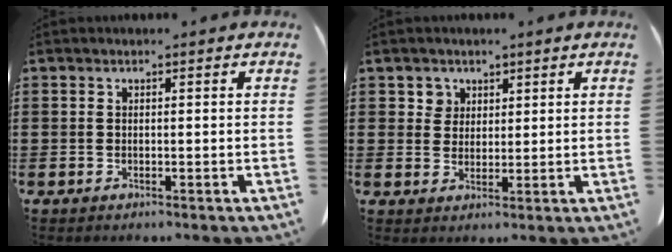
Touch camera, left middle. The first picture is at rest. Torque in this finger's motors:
{"motor_torque": [-0.06, 0.09, 0.00, 0.01]}